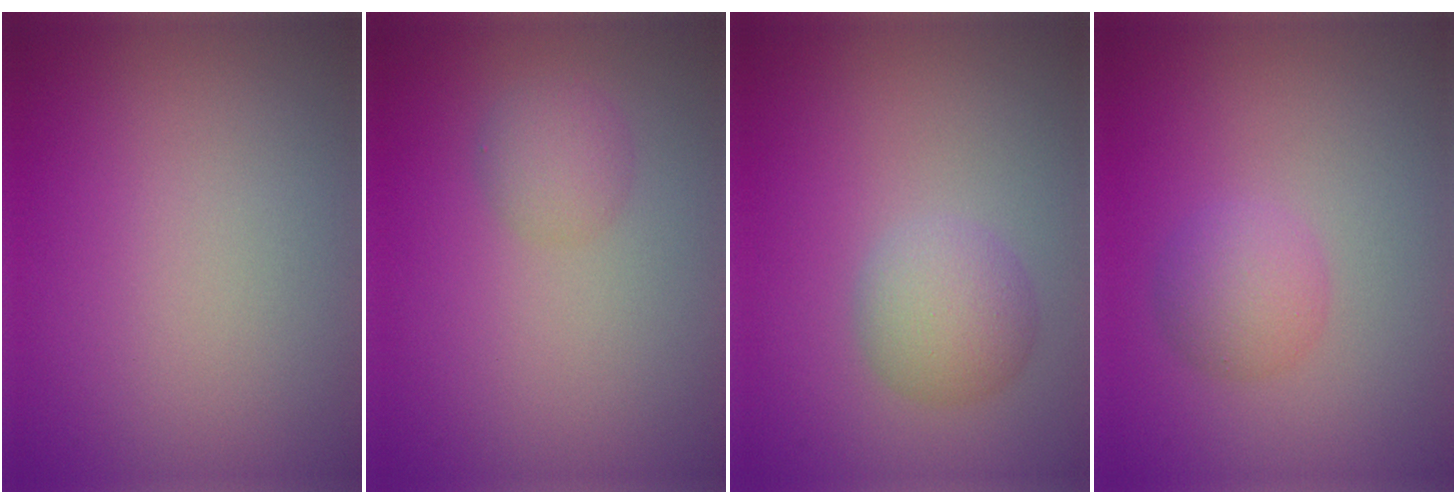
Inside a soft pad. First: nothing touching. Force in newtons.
{"total": 2.0, "press": 2.0, "slide": 0.0}
{"total": 3.2, "press": 3.2, "slide": 0.0}
{"total": 2.6, "press": 2.6, "slide": 0.1}